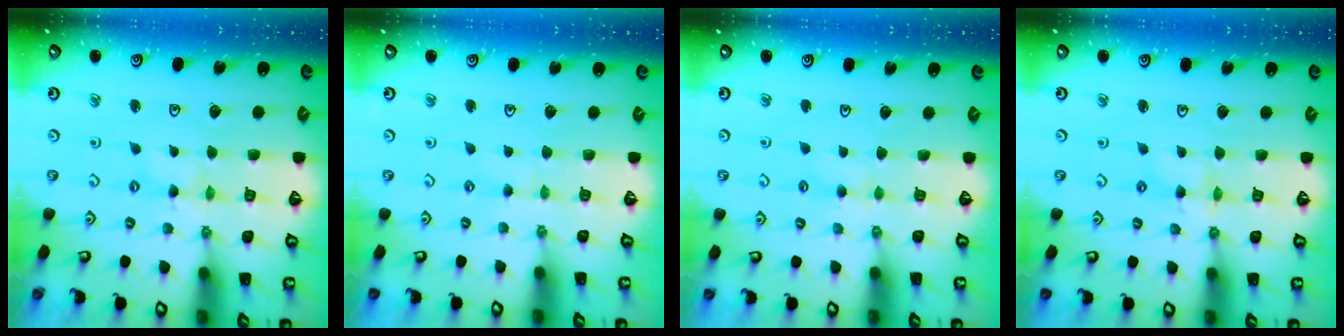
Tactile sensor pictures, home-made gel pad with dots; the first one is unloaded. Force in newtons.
{"total": 1.3, "press": 1.2, "slide": 0.3}
{"total": 2.8, "press": 2.7, "slide": 0.5}
{"total": 2.3, "press": 2.2, "slide": 0.4}